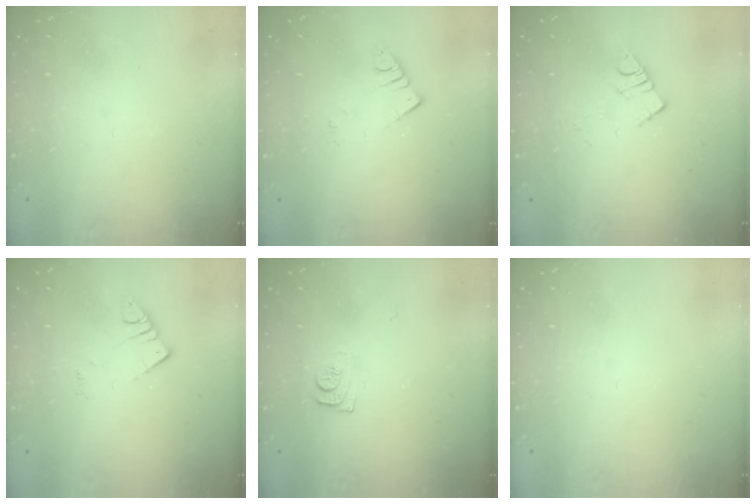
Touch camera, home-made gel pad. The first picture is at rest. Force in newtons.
{"total": 2.5, "press": 2.5, "slide": 0.3}
{"total": 3.9, "press": 3.9, "slide": 0.5}
{"total": 2.6, "press": 2.6, "slide": 0.1}
{"total": 7.0, "press": 7.0, "slide": 0.6}
{"total": 0.0}